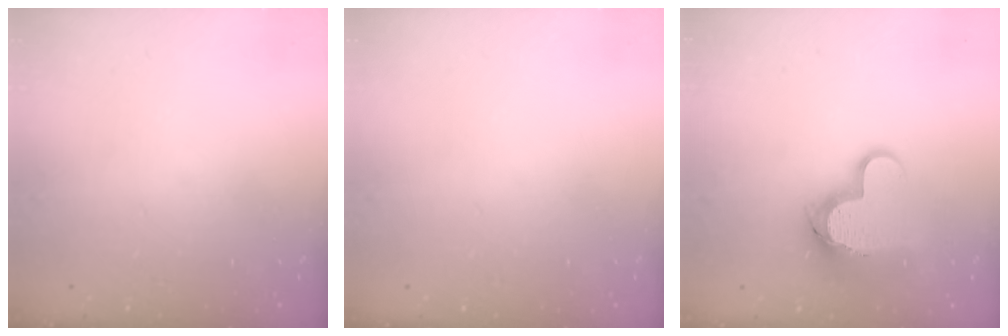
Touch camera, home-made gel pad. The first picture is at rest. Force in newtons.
{"total": 0.0}
{"total": 13.2, "press": 13.2, "slide": 0.9}